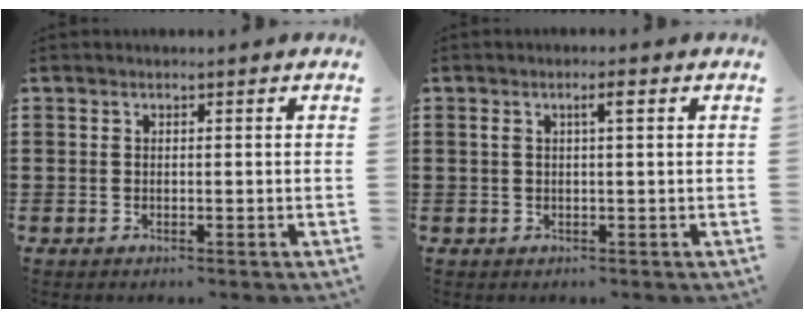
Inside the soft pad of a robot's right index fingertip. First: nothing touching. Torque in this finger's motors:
{"motor_torque": [0.43, -0.15, 0.13, 0.03]}